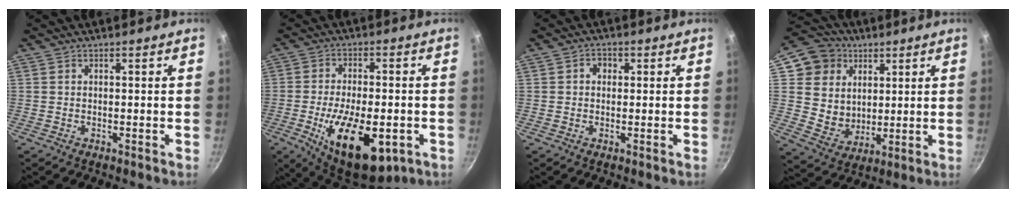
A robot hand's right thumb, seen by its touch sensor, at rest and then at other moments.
{"total": 18.2, "force": [-6.0, 8.6, 14.9], "torque": [-0.227, 0.008, -0.081]}
{"total": 2.4, "force": [0.4, 2.1, 1.2], "torque": [-0.005, 0.005, 0.003]}
{"total": 13.1, "force": [4.7, 11.5, 4.4], "torque": [-0.041, -0.007, 0.090]}